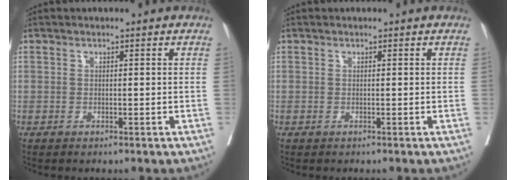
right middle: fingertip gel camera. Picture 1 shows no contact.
{"total": 0.0}